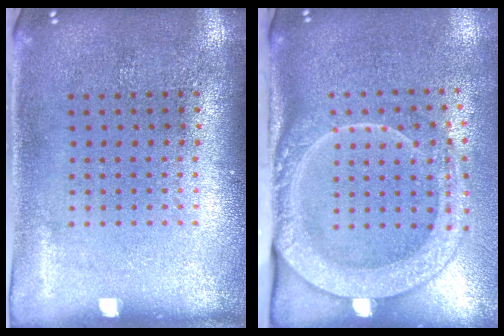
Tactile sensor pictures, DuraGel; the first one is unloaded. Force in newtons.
{"total": 2.5, "press": 2.0, "slide": 1.6}